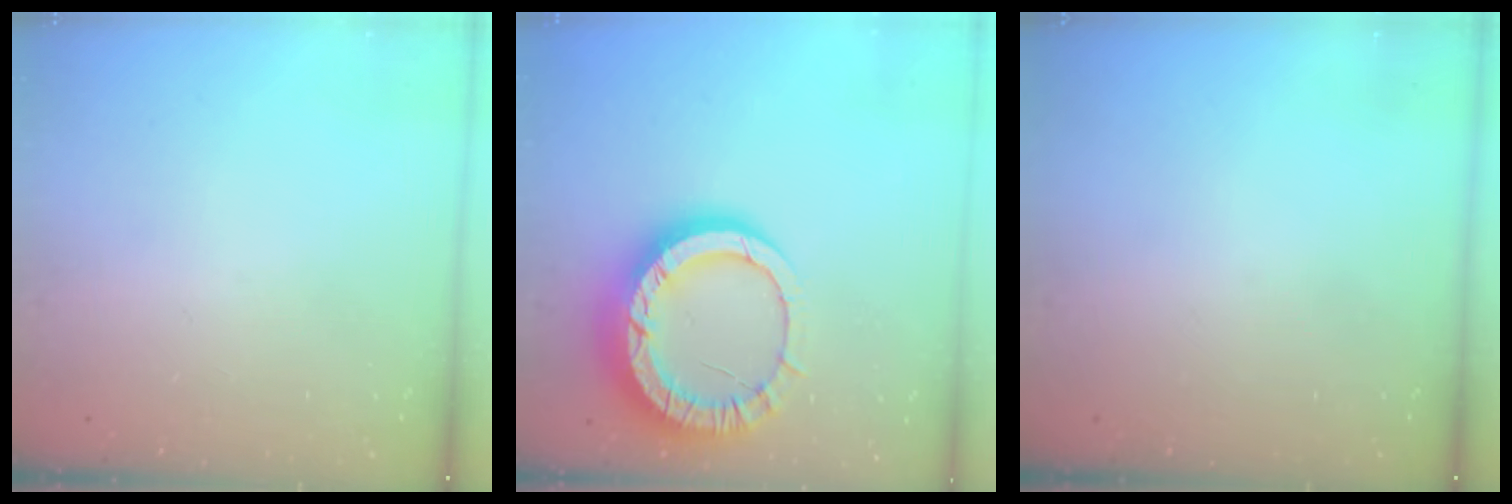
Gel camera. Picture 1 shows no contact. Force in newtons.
{"total": 16.0, "press": 16.0, "slide": 1.4}
{"total": 0.0}